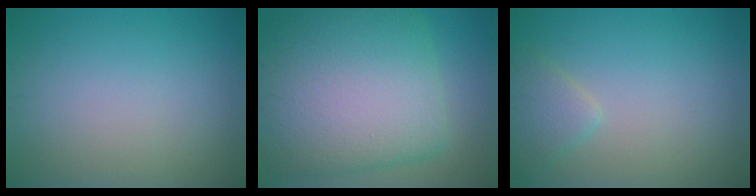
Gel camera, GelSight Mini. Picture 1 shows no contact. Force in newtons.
{"total": 13.0, "press": 13.0, "slide": 0.4}
{"total": 2.1, "press": 2.1, "slide": 0.1}